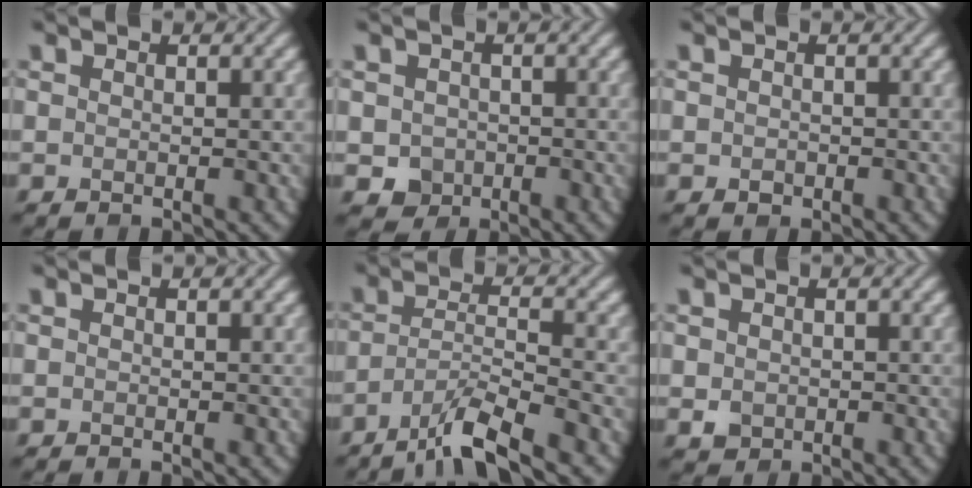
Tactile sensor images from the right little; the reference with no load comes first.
{"total": 2.4, "force": [-0.5, 2.2, 0.9], "torque": [-0.014, -0.005, -0.007]}
{"total": 0.6, "force": [-0.1, 0.5, 0.3], "torque": [-0.004, -0.005, -0.002]}
{"total": 0.0}
{"total": 5.4, "force": [-3.8, 0.8, 3.7], "torque": [-0.060, 0.004, -0.080]}
{"total": 1.5, "force": [0.0, 1.3, 0.6], "torque": [-0.011, -0.003, 0.000]}